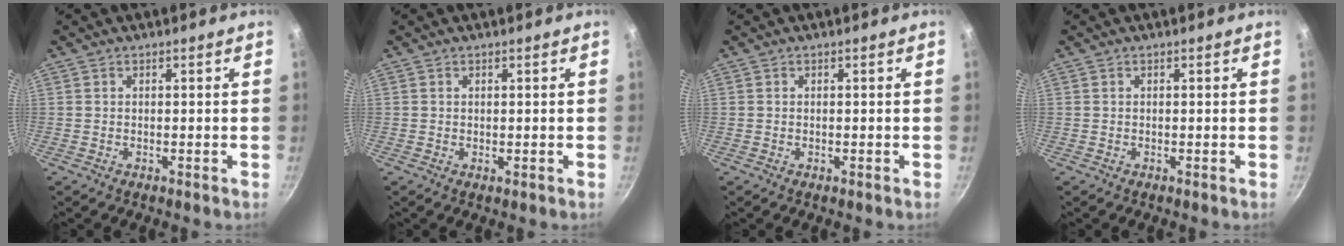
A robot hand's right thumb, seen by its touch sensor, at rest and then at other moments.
{"total": 0.0}
{"total": 0.0}
{"total": 0.0}